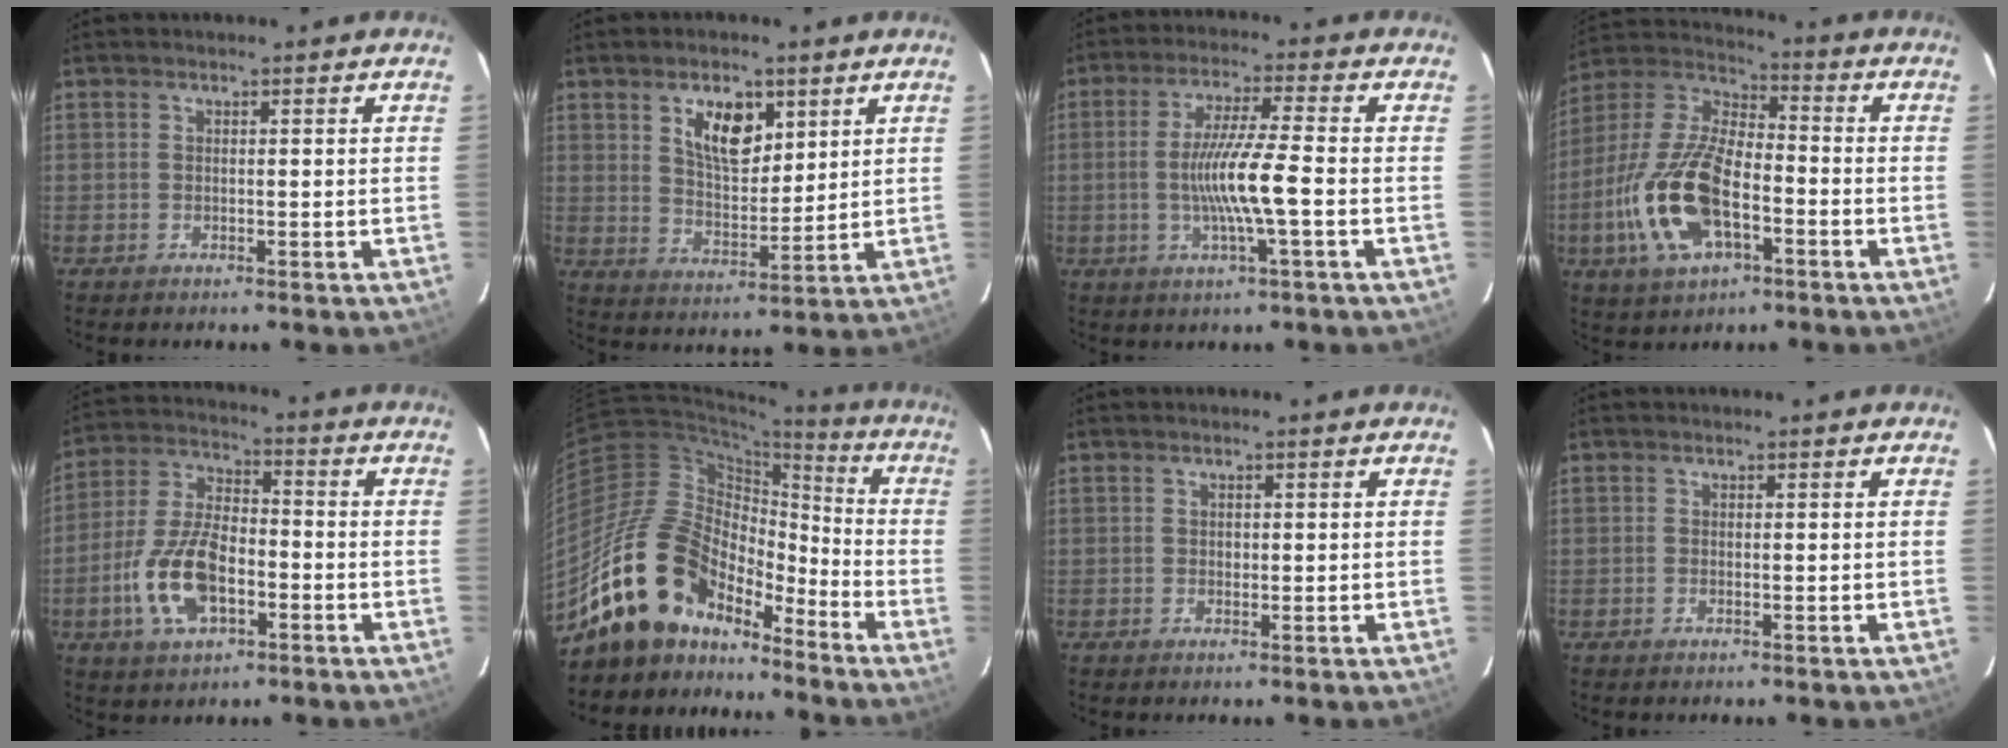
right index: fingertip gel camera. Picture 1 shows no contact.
{"total": 9.0, "force": [4.4, 4.7, 6.4], "torque": [-0.103, 0.002, 0.083]}
{"total": 9.4, "force": [-2.0, -0.3, 9.1], "torque": [-0.173, -0.007, -0.035]}
{"total": 18.1, "force": [-6.0, 8.3, 14.9], "torque": [-0.326, -0.005, -0.114]}
{"total": 13.4, "force": [-4.7, 6.7, 10.6], "torque": [-0.226, 0.007, -0.085]}
{"total": 19.2, "force": [-14.1, 10.1, 8.2], "torque": [-0.159, 0.021, -0.237]}
{"total": 0.8, "force": [0.1, 0.7, 0.2], "torque": [0.000, 0.002, 0.002]}
{"total": 0.0}